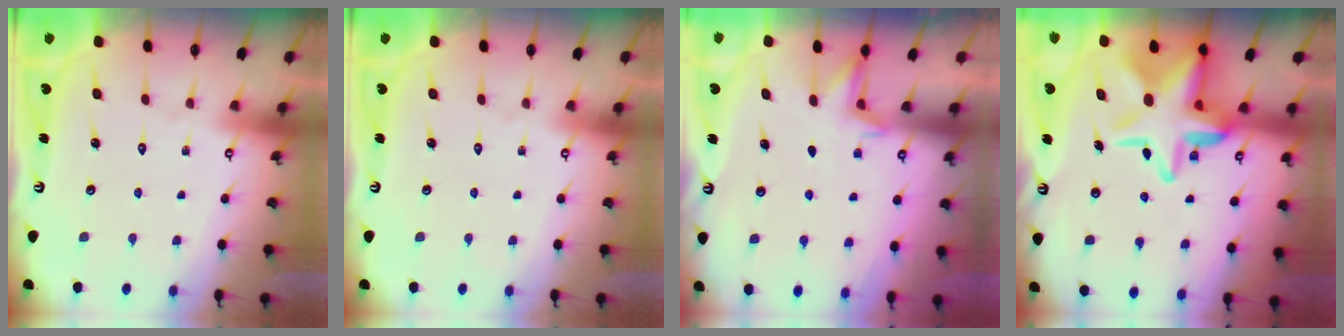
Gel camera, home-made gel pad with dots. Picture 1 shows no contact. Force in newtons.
{"total": 0.0}
{"total": 4.6, "press": 4.4, "slide": 1.0}
{"total": 16.3, "press": 16.0, "slide": 3.0}